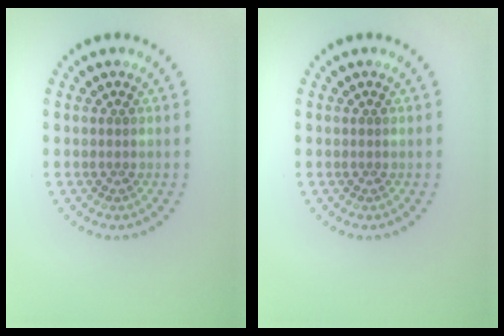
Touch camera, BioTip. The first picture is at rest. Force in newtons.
{"total": 0.0}